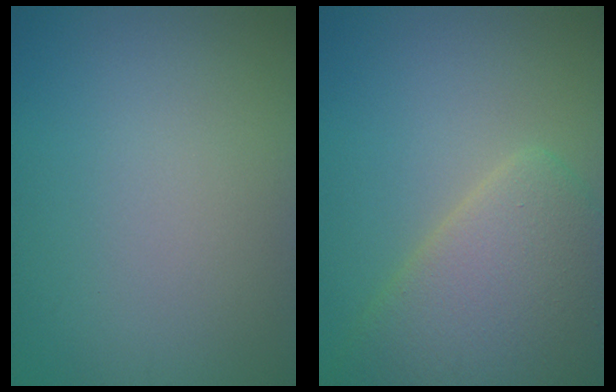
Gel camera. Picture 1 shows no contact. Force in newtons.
{"total": 7.3, "press": 7.3, "slide": 0.6}